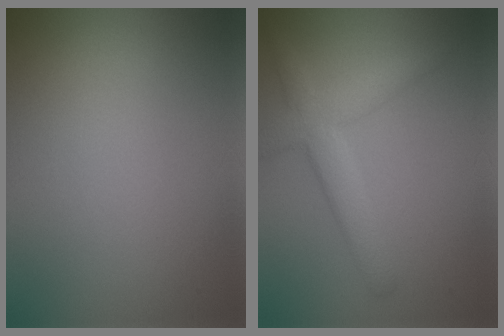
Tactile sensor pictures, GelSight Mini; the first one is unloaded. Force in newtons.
{"total": 4.0, "press": 4.0, "slide": 0.3}